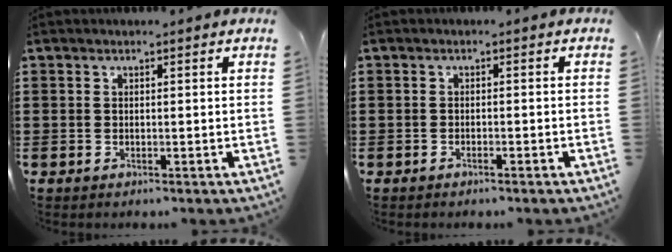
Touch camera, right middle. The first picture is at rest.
{"total": 0.8, "force": [-0.7, 0.0, 0.3], "torque": [-0.008, -0.002, -0.013]}